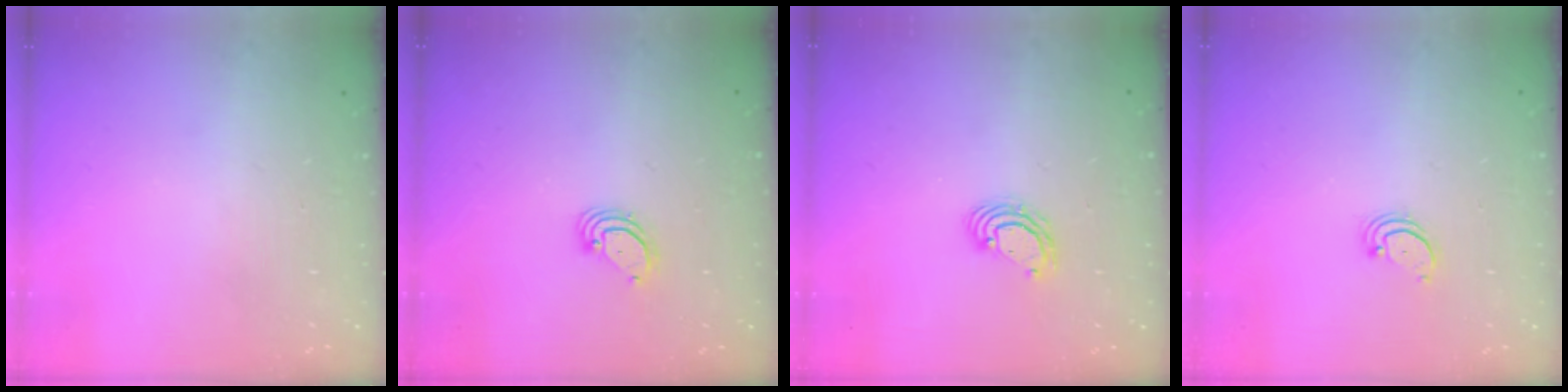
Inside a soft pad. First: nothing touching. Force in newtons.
{"total": 3.7, "press": 3.7, "slide": 0.3}
{"total": 4.3, "press": 4.3, "slide": 0.1}
{"total": 2.2, "press": 2.2, "slide": 0.2}